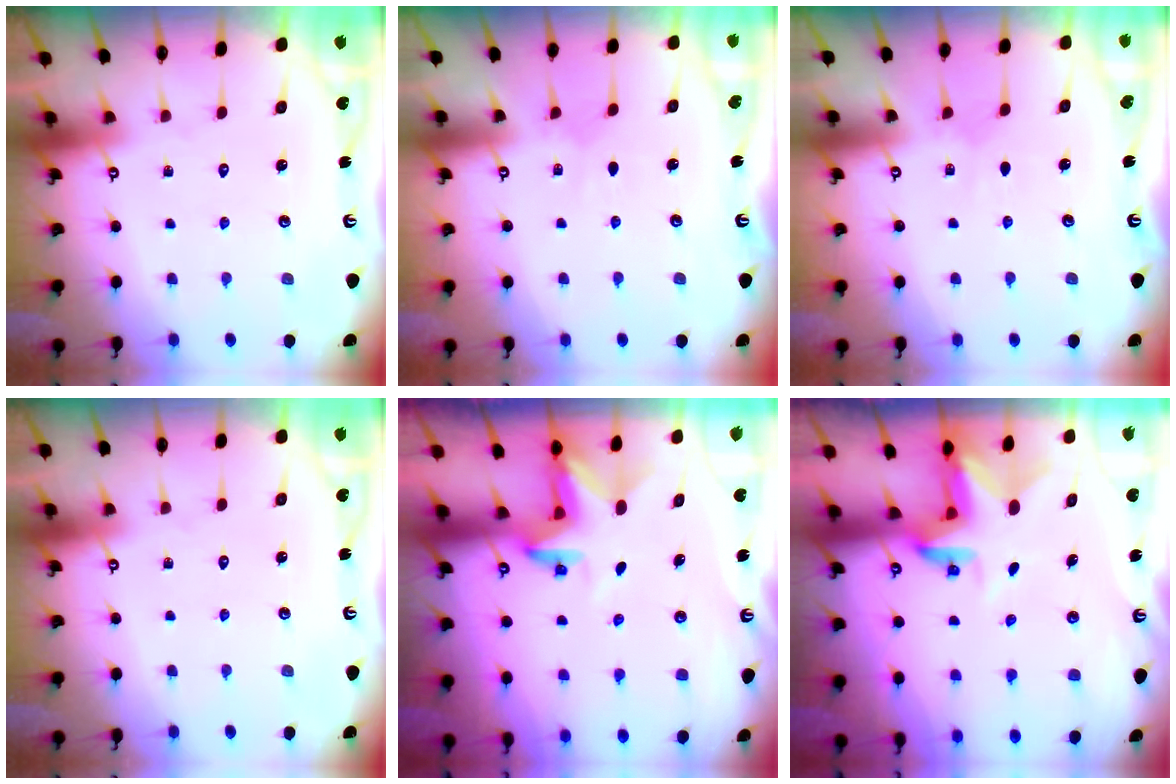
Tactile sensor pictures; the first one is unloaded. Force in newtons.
{"total": 3.0, "press": 3.0, "slide": 0.3}
{"total": 3.0, "press": 3.0, "slide": 0.3}
{"total": 0.0}
{"total": 2.8, "press": 2.8, "slide": 0.2}
{"total": 3.1, "press": 3.1, "slide": 0.4}